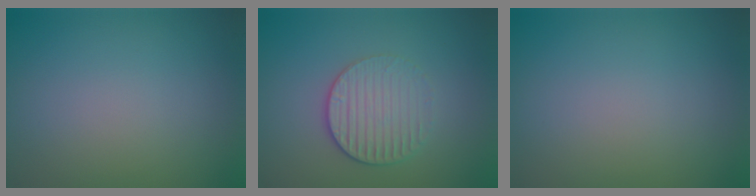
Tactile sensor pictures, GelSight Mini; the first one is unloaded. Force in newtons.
{"total": 3.1, "press": 2.7, "slide": 1.4}
{"total": 0.0}